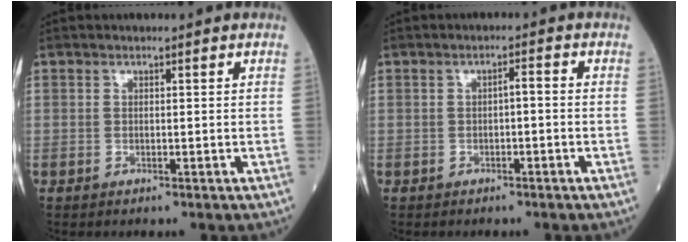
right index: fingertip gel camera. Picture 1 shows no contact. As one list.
[{"total": 1.6, "force": [-0.3, 0.4, 1.6], "torque": [-0.023, 0.009, -0.005]}]